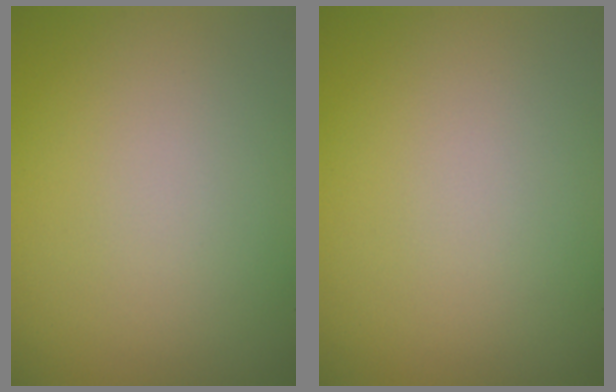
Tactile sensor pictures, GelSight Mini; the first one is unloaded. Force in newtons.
{"total": 0.0}